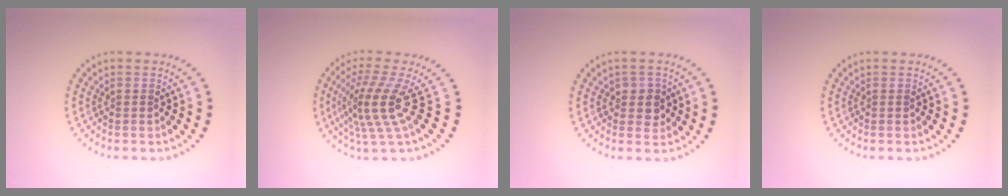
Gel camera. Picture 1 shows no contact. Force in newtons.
{"total": 4.4, "press": 3.1, "slide": 3.1}
{"total": 1.9, "press": 1.8, "slide": 0.6}
{"total": 0.0}